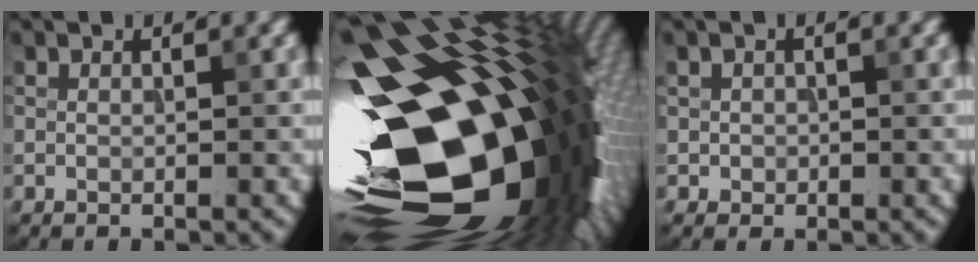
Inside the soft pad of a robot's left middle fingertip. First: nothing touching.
{"total": 21.7, "force": [-3.7, 12.2, 17.6], "torque": [-0.258, -0.005, -0.080]}
{"total": 0.9, "force": [0.0, 0.9, 0.1], "torque": [0.006, -0.003, -0.002]}